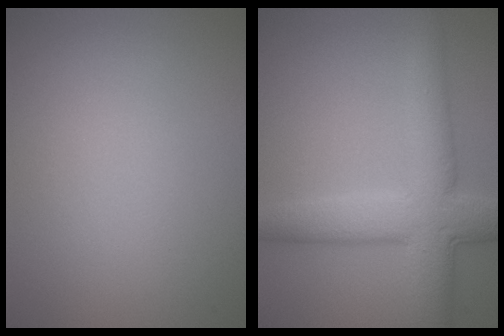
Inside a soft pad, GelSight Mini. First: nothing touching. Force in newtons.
{"total": 7.2, "press": 7.2, "slide": 0.3}